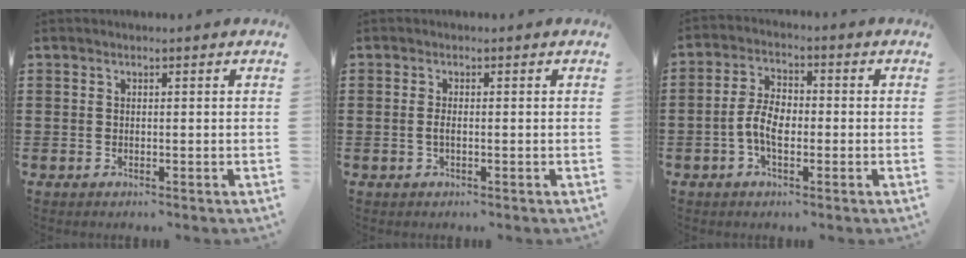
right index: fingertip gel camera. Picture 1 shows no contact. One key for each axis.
{"total": 1.1, "fx": -0.3, "fy": 0.3, "fz": 1.0, "tx": -0.028, "ty": -0.005, "tz": -0.007}
{"total": 5.3, "fx": -1.4, "fy": 2.8, "fz": 4.3, "tx": -0.103, "ty": 0.000, "tz": -0.034}